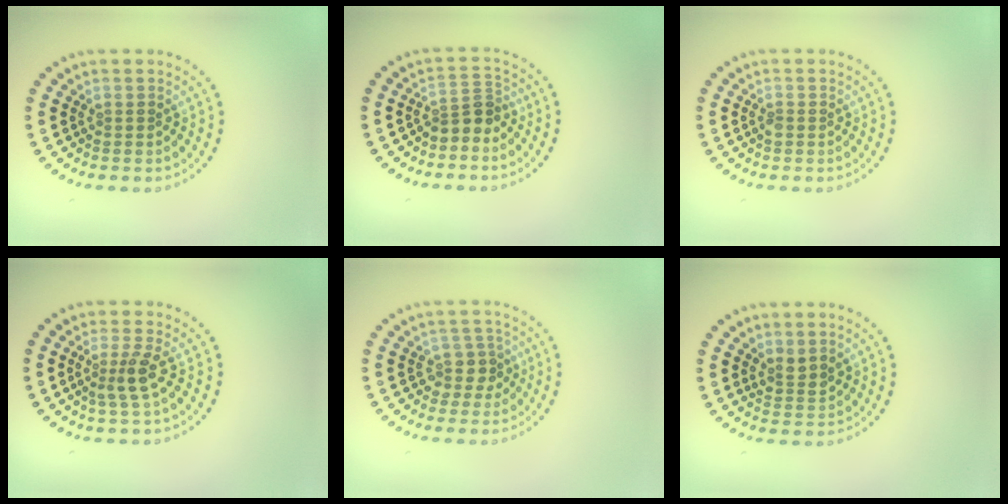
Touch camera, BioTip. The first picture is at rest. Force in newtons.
{"total": 2.4, "press": 1.8, "slide": 1.6}
{"total": 0.6, "press": 0.6, "slide": 0.2}
{"total": 2.5, "press": 1.9, "slide": 1.5}
{"total": 2.3, "press": 1.8, "slide": 1.4}
{"total": 1.7, "press": 1.3, "slide": 1.0}